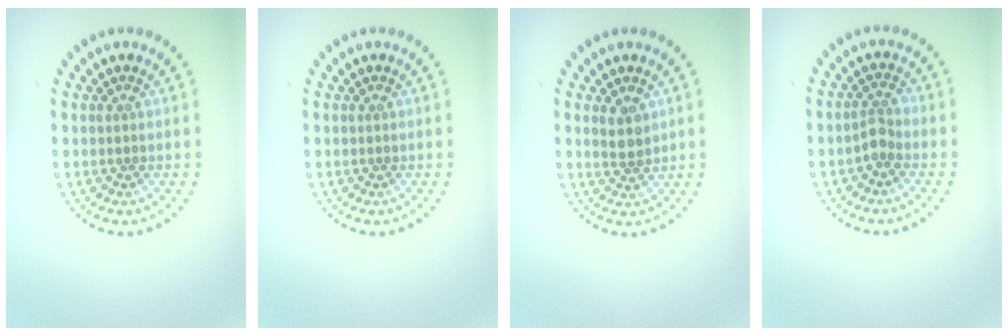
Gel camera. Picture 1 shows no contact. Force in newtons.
{"total": 0.0}
{"total": 2.0, "press": 1.8, "slide": 0.8}
{"total": 1.6, "press": 1.3, "slide": 1.0}